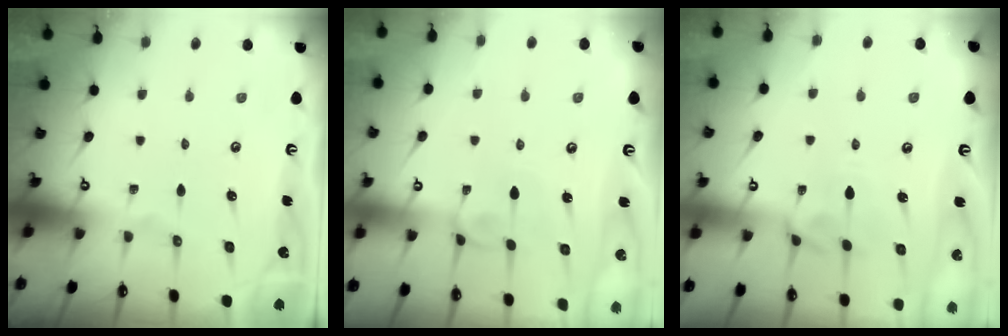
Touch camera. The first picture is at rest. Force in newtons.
{"total": 1.7, "press": 1.7, "slide": 0.4}
{"total": 0.7, "press": 0.3, "slide": 0.6}